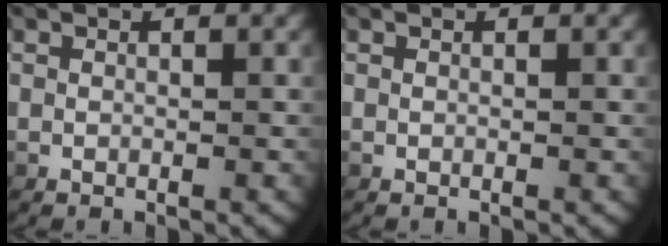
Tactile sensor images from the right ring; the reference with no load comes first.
{"total": 0.0}